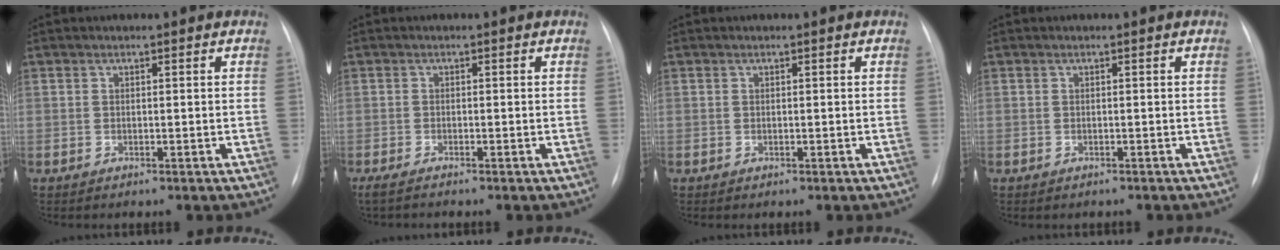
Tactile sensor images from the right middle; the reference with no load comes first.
{"total": 2.3, "force": [-2.0, -0.1, 1.1], "torque": [-0.020, -0.005, -0.034]}
{"total": 0.0}
{"total": 0.0}